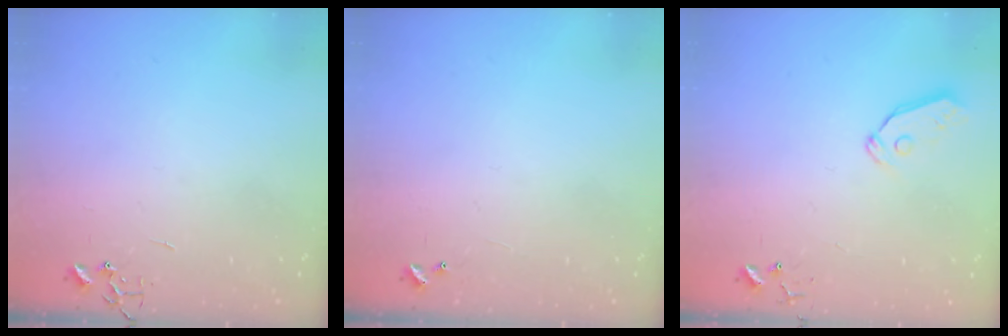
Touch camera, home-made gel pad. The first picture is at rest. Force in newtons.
{"total": 4.7, "press": 4.7, "slide": 0.4}
{"total": 5.3, "press": 5.3, "slide": 0.2}